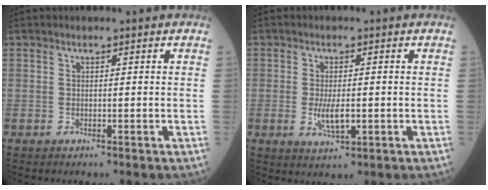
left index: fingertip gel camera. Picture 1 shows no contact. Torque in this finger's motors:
{"motor_torque": [0.10, 0.04, 0.13, 0.03]}